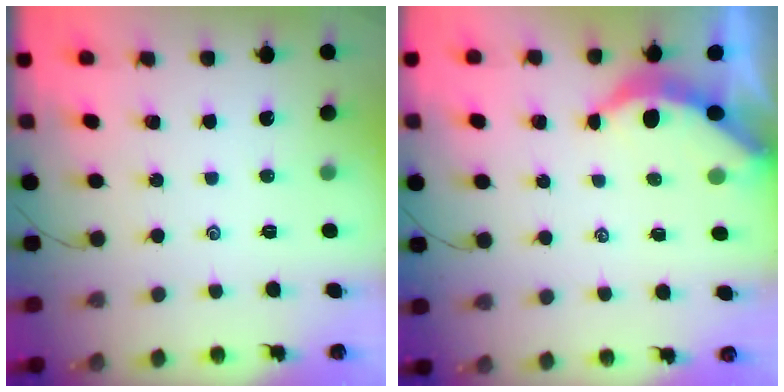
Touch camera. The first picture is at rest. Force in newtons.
{"total": 3.6, "press": 3.6, "slide": 0.4}